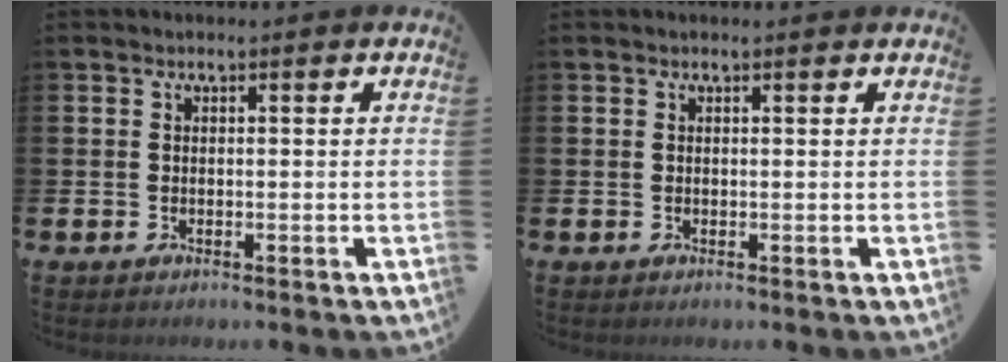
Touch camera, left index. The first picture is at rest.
{"total": 0.0}